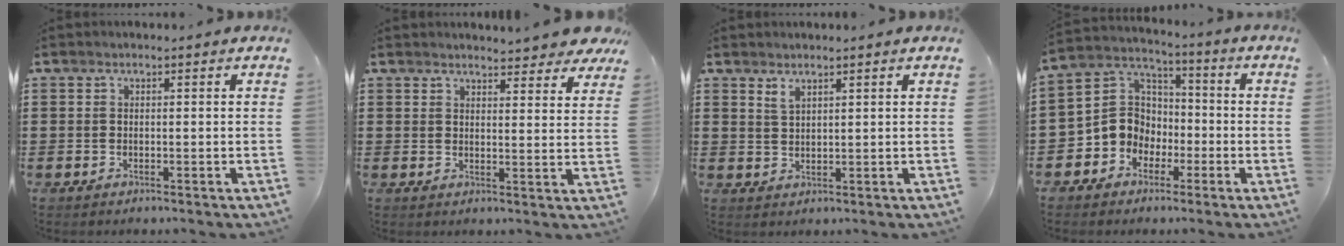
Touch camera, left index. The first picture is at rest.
{"total": 4.4, "force": [4.2, 0.3, 1.1], "torque": [-0.028, -0.014, 0.077]}
{"total": 1.8, "force": [1.4, 0.6, 1.0], "torque": [-0.023, 0.002, 0.027]}
{"total": 7.6, "force": [-2.0, 7.0, 2.0], "torque": [-0.084, 0.004, -0.045]}